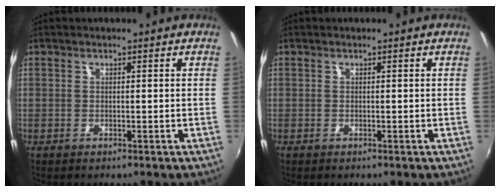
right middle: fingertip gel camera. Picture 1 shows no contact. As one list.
[{"total": 0.0}]